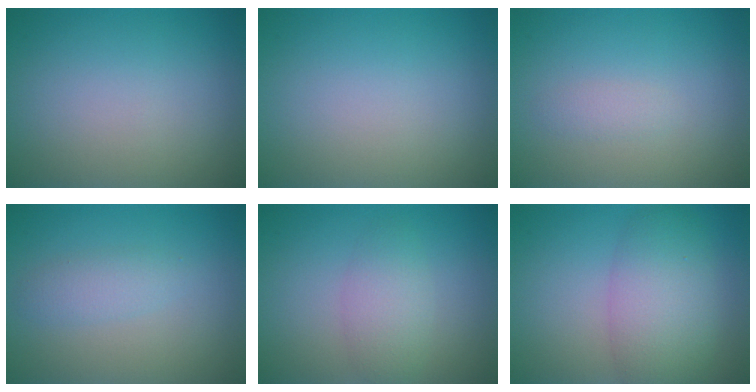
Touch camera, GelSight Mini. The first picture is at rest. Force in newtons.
{"total": 0.0}
{"total": 0.8, "press": 0.8, "slide": 0.0}
{"total": 1.7, "press": 1.7, "slide": 0.0}
{"total": 2.7, "press": 2.7, "slide": 0.1}
{"total": 5.7, "press": 5.7, "slide": 0.3}